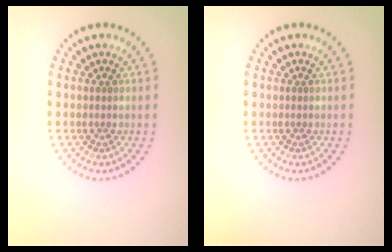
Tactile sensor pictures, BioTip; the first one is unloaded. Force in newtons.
{"total": 0.0}